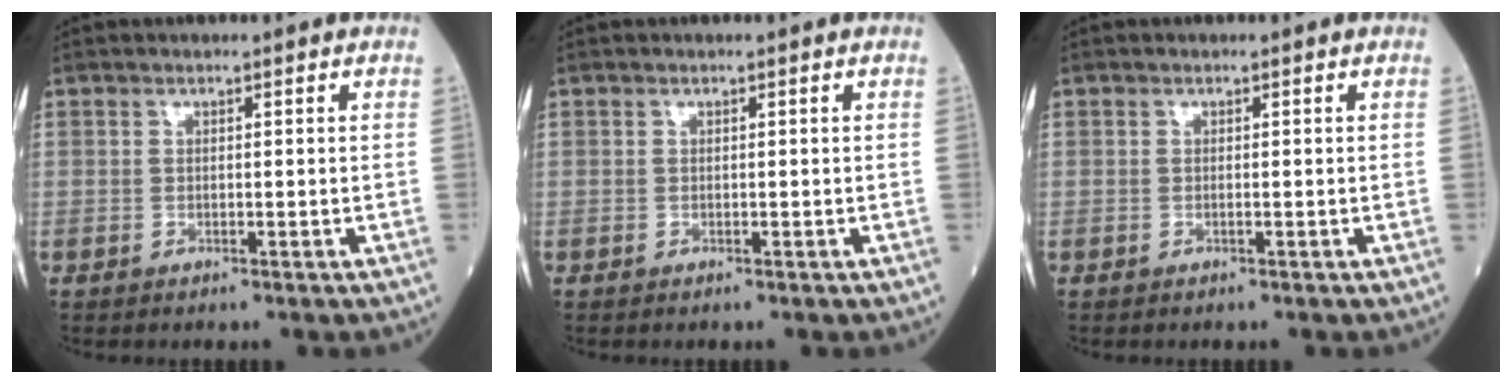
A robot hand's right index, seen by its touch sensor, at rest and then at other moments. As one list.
[{"total": 0.0}, {"total": 0.0}]